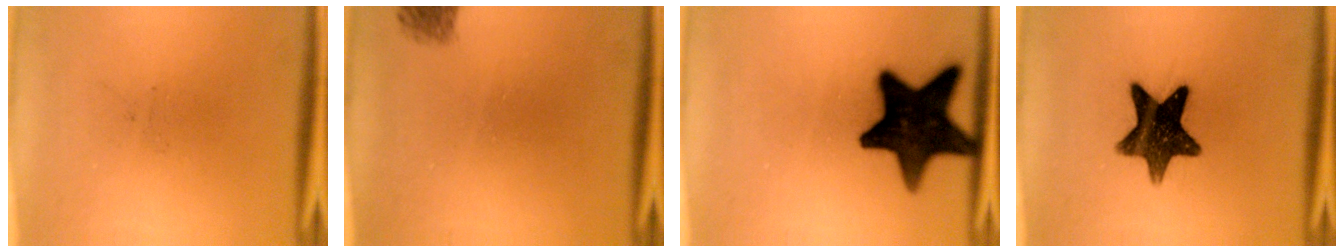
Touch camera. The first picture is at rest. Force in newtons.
{"total": 1.8}
{"total": 18.4}
{"total": 12.6}